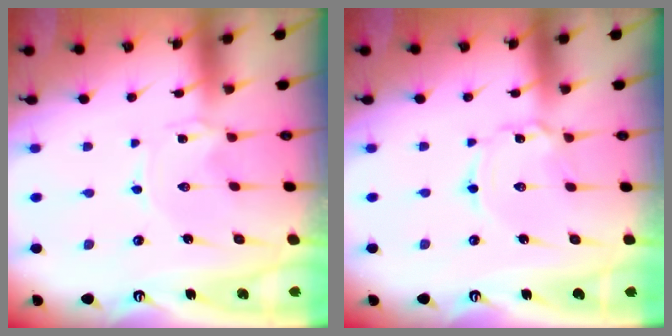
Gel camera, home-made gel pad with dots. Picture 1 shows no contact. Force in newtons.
{"total": 2.2, "press": 2.2, "slide": 0.3}